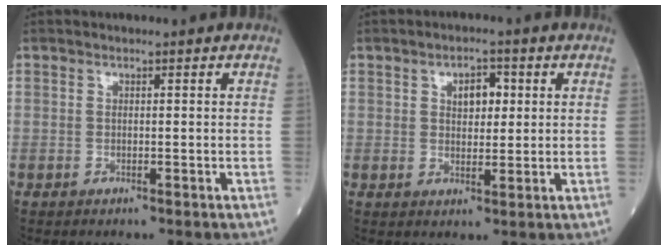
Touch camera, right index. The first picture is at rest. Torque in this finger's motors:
{"motor_torque": [0.12, 0.00, 0.05, 0.05]}